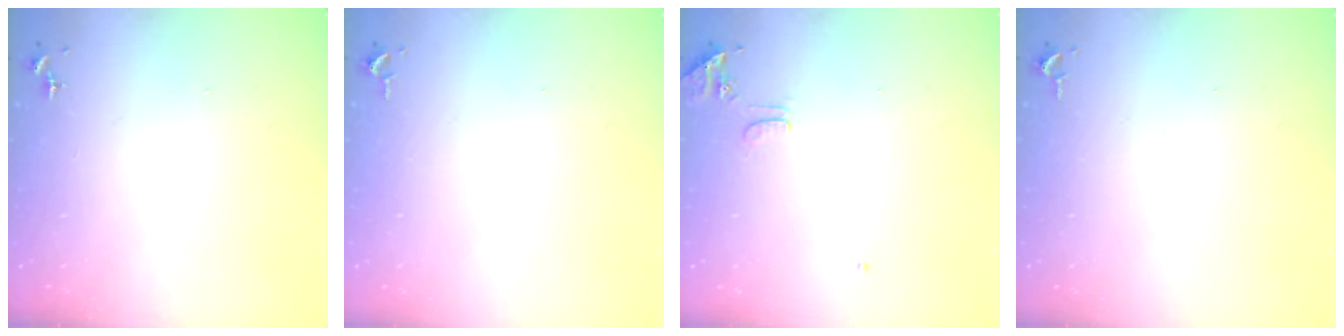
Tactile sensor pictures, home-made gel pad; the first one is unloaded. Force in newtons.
{"total": 2.6, "press": 2.6, "slide": 0.4}
{"total": 8.0, "press": 7.9, "slide": 0.7}
{"total": 2.6, "press": 2.6, "slide": 0.4}